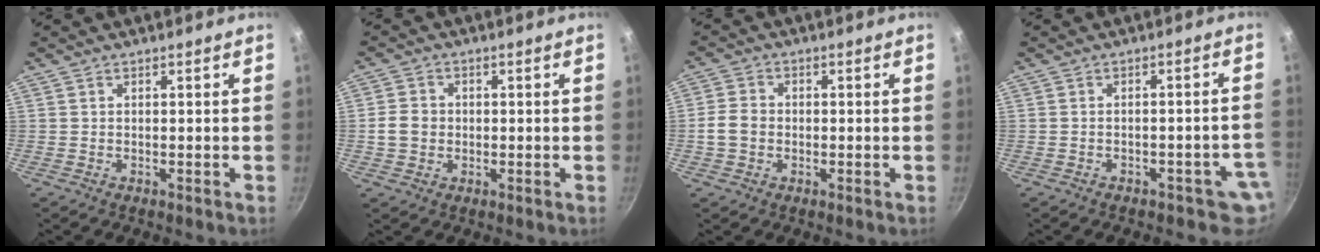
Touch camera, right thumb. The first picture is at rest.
{"total": 4.8, "force": [-0.4, 4.2, 2.3], "torque": [-0.030, 0.009, -0.013]}
{"total": 4.7, "force": [-0.8, 3.8, 2.6], "torque": [-0.042, 0.012, -0.021]}
{"total": 1.9, "force": [-0.4, 0.8, 1.7], "torque": [-0.017, -0.002, -0.005]}